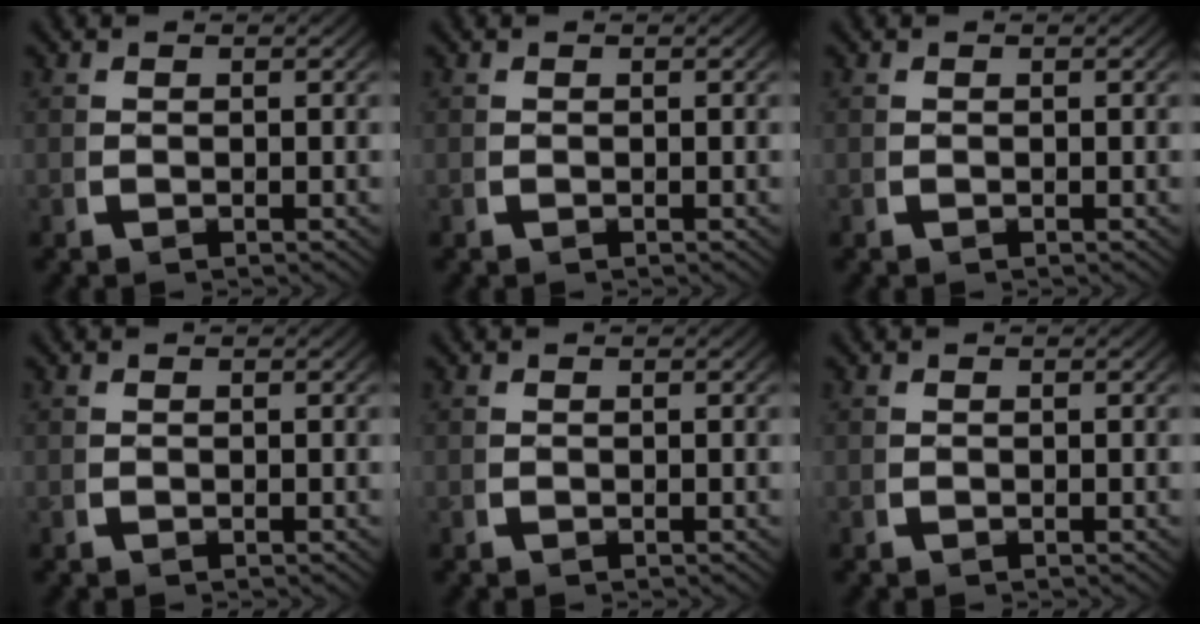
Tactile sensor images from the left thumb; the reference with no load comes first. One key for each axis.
{"total": 0.0}
{"total": 0.0}
{"total": 0.0}
{"total": 0.0}
{"total": 0.0}